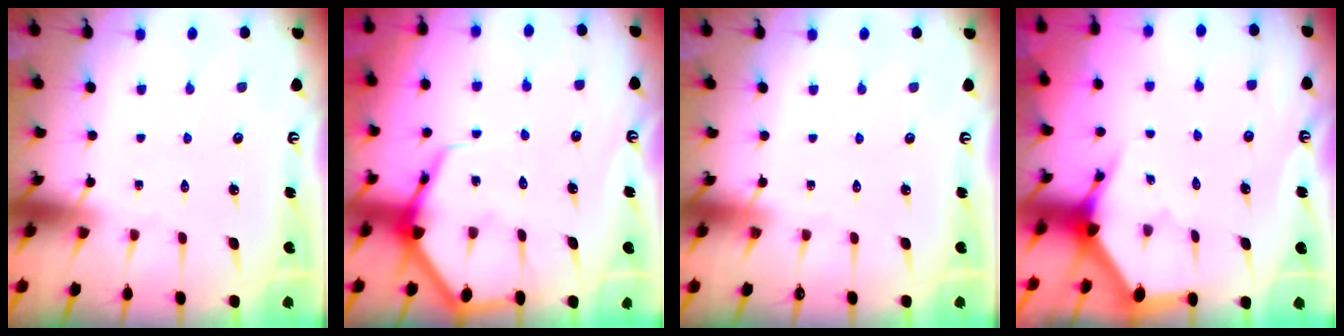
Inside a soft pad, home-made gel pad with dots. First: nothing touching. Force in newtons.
{"total": 7.7, "press": 7.6, "slide": 0.8}
{"total": 0.0}
{"total": 3.4, "press": 3.4, "slide": 0.2}